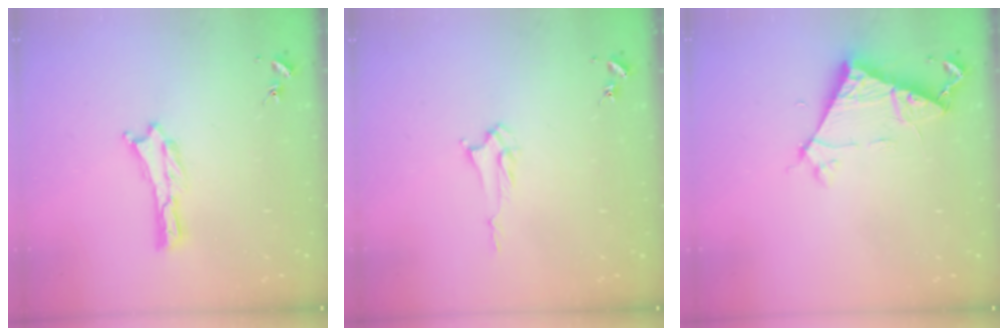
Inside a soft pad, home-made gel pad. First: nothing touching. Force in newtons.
{"total": 2.4, "press": 2.4, "slide": 0.3}
{"total": 6.4, "press": 6.4, "slide": 0.6}